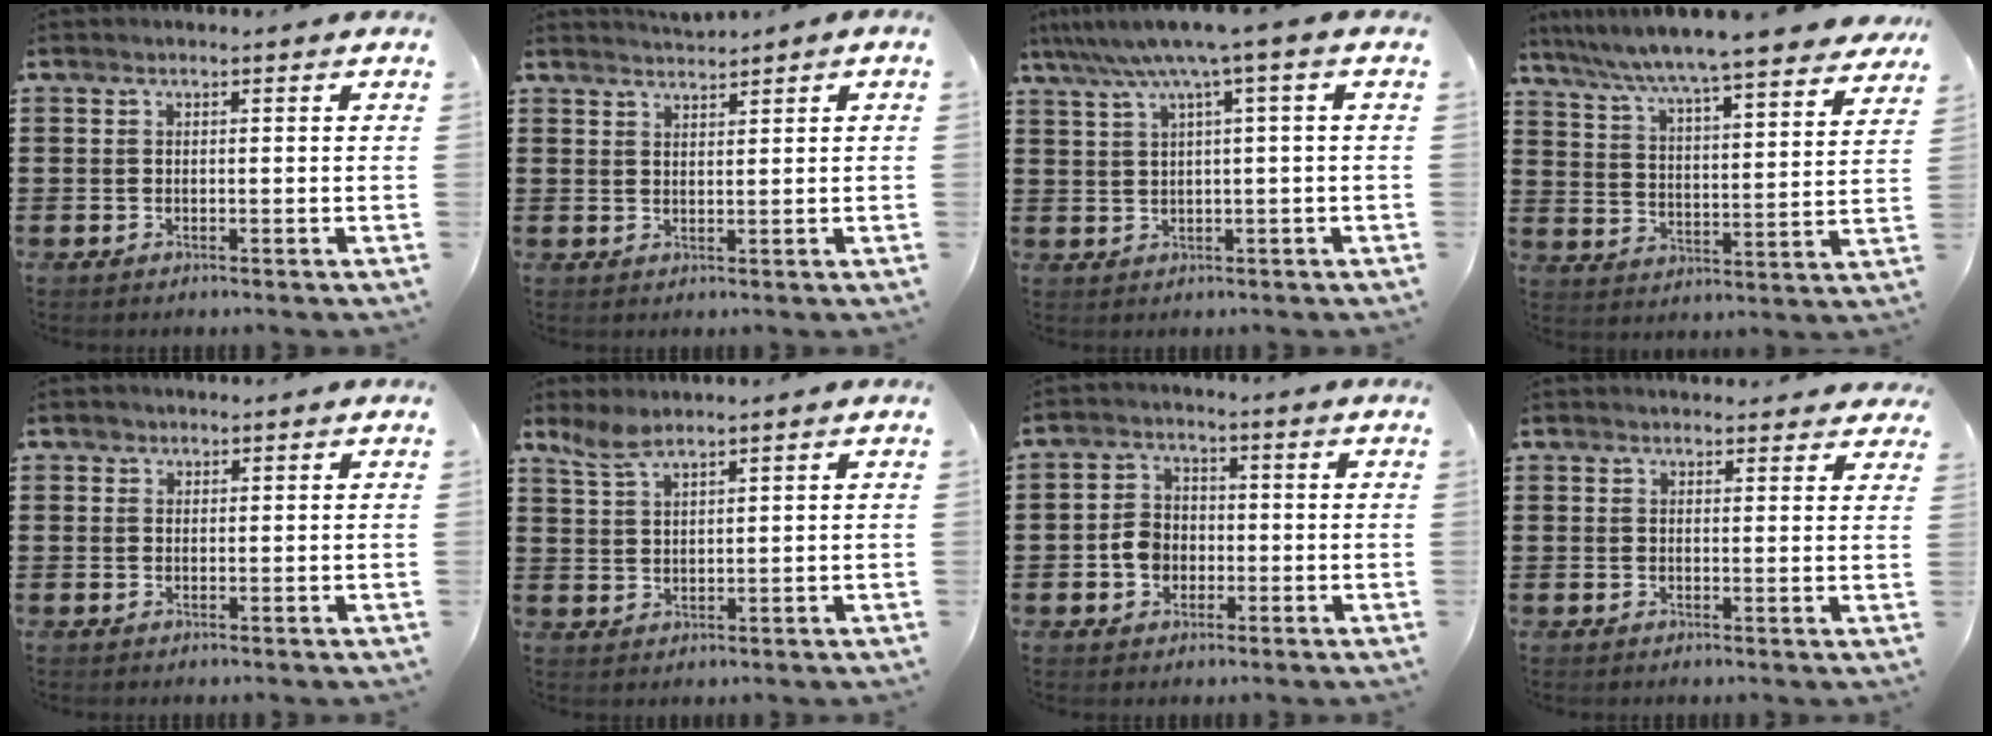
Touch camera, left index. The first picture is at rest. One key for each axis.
{"total": 1.7, "fx": 1.7, "fy": -0.1, "fz": 0.0, "tx": -0.004, "ty": 0.000, "tz": 0.033}
{"total": 5.3, "fx": 2.3, "fy": -0.6, "fz": 4.7, "tx": -0.097, "ty": -0.013, "tz": 0.033}
{"total": 6.3, "fx": 5.9, "fy": -0.6, "fz": 2.3, "tx": -0.071, "ty": -0.045, "tz": 0.096}
{"total": 1.0, "fx": 0.7, "fy": 0.8, "fz": 0.1, "tx": -0.005, "ty": 0.003, "tz": 0.014}
{"total": 3.5, "fx": 2.8, "fy": 0.9, "fz": 1.9, "tx": -0.045, "ty": 0.001, "tz": 0.053}
{"total": 4.6, "fx": -1.2, "fy": 3.7, "fz": 2.4, "tx": -0.059, "ty": 0.008, "tz": -0.026}
{"total": 2.0, "fx": 1.9, "fy": 0.5, "fz": 0.1, "tx": 0.000, "ty": -0.002, "tz": 0.034}